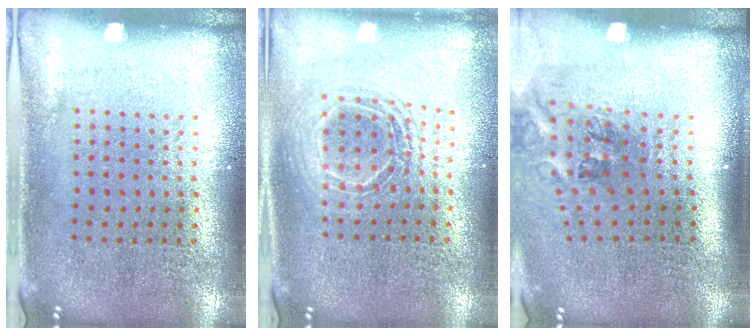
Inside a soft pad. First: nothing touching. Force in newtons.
{"total": 1.7, "press": 1.4, "slide": 0.9}
{"total": 1.7, "press": 1.1, "slide": 1.2}